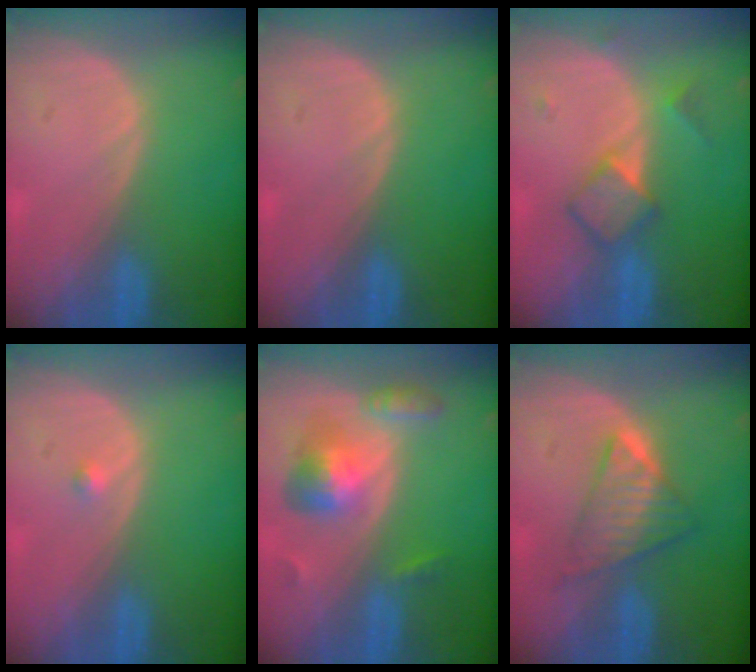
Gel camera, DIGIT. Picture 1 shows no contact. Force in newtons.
{"total": 0.0}
{"total": 4.9, "press": 4.7, "slide": 1.4}
{"total": 0.8, "press": 0.6, "slide": 0.4}
{"total": 6.5, "press": 6.0, "slide": 2.5}
{"total": 5.9, "press": 5.8, "slide": 0.8}